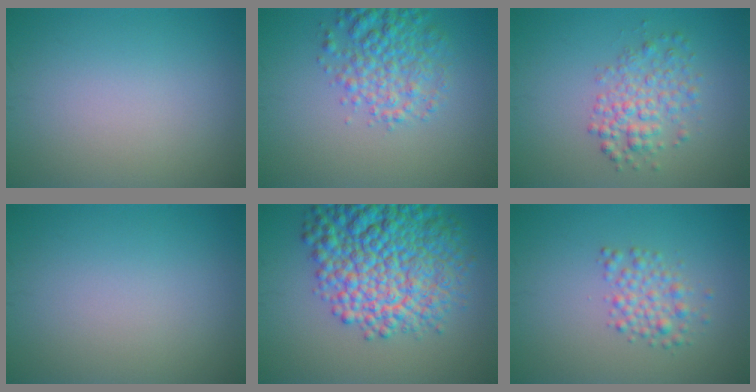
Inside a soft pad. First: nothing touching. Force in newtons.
{"total": 4.5, "press": 4.5, "slide": 0.2}
{"total": 3.4, "press": 3.4, "slide": 0.1}
{"total": 0.0}
{"total": 11.8, "press": 11.8, "slide": 0.5}
{"total": 2.4, "press": 2.4, "slide": 0.1}